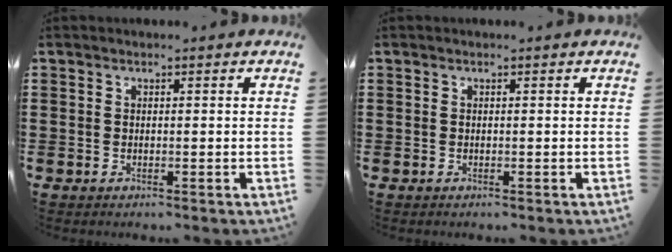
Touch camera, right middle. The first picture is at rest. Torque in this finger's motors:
{"motor_torque": [0.07, 0.10, -0.20, -0.03]}